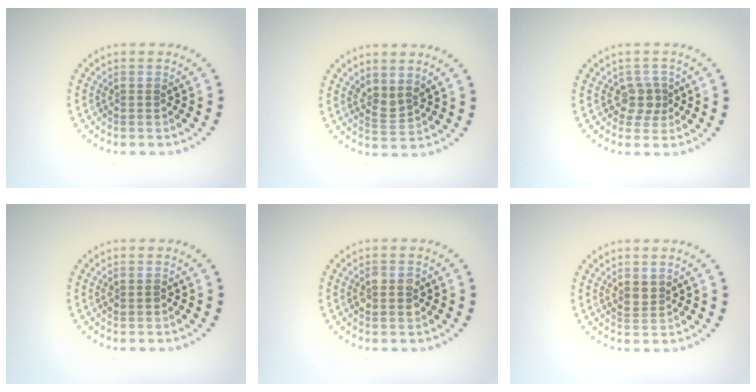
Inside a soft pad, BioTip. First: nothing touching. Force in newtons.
{"total": 1.9, "press": 1.5, "slide": 1.2}
{"total": 2.1, "press": 1.7, "slide": 1.2}
{"total": 0.8, "press": 0.8, "slide": 0.1}
{"total": 2.3, "press": 2.3, "slide": 0.2}
{"total": 1.6, "press": 1.4, "slide": 0.7}